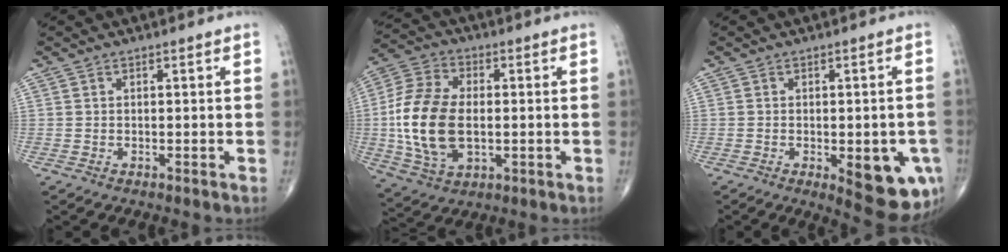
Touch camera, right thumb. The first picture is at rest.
{"total": 16.3, "force": [-0.8, 9.9, 12.9], "torque": [-0.260, 0.005, -0.012]}
{"total": 11.2, "force": [-3.5, 4.3, 9.7], "torque": [-0.092, -0.004, -0.032]}